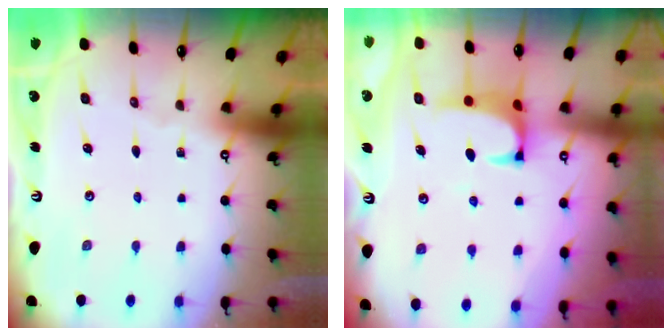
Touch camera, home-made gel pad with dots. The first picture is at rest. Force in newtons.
{"total": 1.5, "press": 1.4, "slide": 0.5}